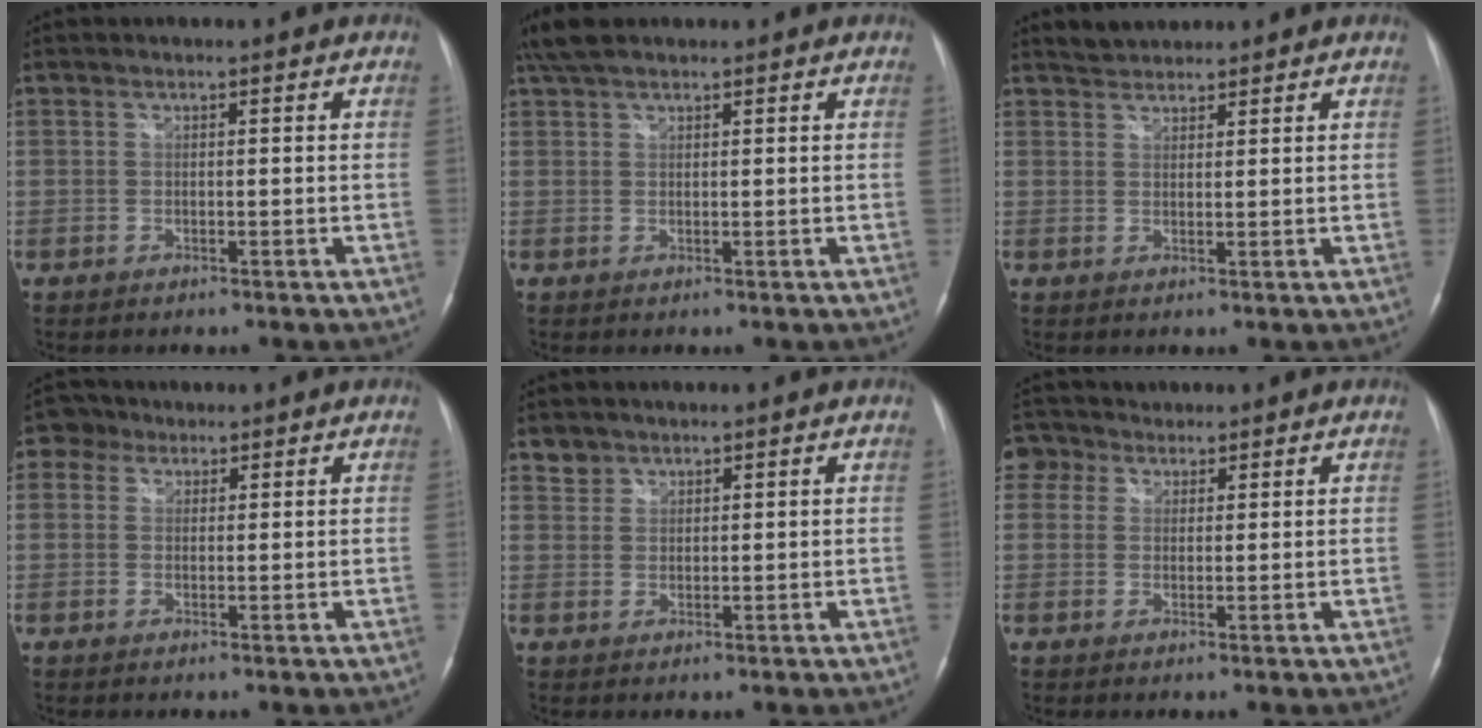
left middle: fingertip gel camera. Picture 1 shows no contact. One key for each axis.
{"total": 4.5, "fx": 3.6, "fy": 1.5, "fz": 2.2, "tx": -0.051, "ty": 0.024, "tz": 0.070}
{"total": 2.6, "fx": 2.4, "fy": 0.9, "fz": 0.0, "tx": -0.006, "ty": 0.014, "tz": 0.042}
{"total": 3.0, "fx": 1.7, "fy": 2.5, "fz": 0.4, "tx": -0.008, "ty": 0.014, "tz": 0.024}
{"total": 2.2, "fx": 1.7, "fy": 1.4, "fz": -0.3, "tx": 0.011, "ty": 0.010, "tz": 0.025}
{"total": 3.8, "fx": 2.3, "fy": 3.0, "fz": 0.1, "tx": -0.007, "ty": 0.023, "tz": 0.040}